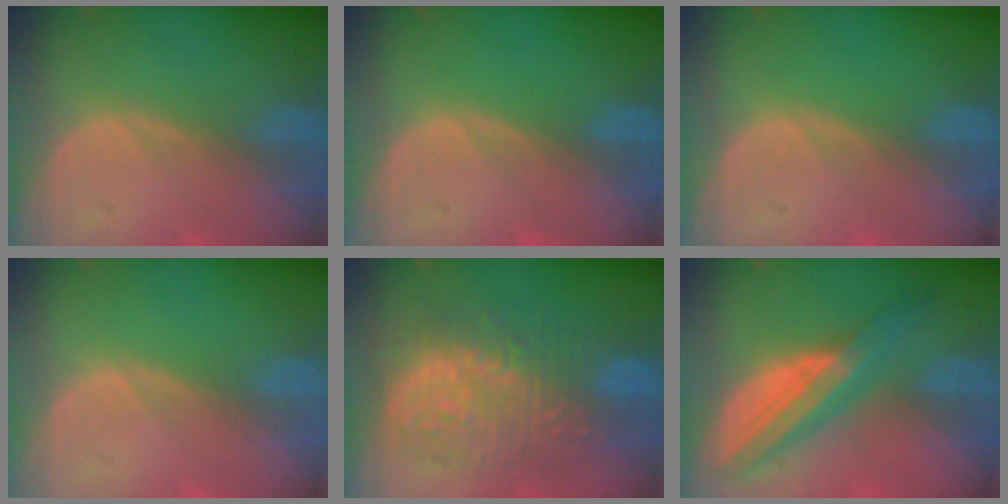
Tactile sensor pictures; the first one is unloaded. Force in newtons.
{"total": 0.0}
{"total": 0.0}
{"total": 0.0}
{"total": 12.7, "press": 12.7, "slide": 1.3}
{"total": 8.5, "press": 8.5, "slide": 0.5}